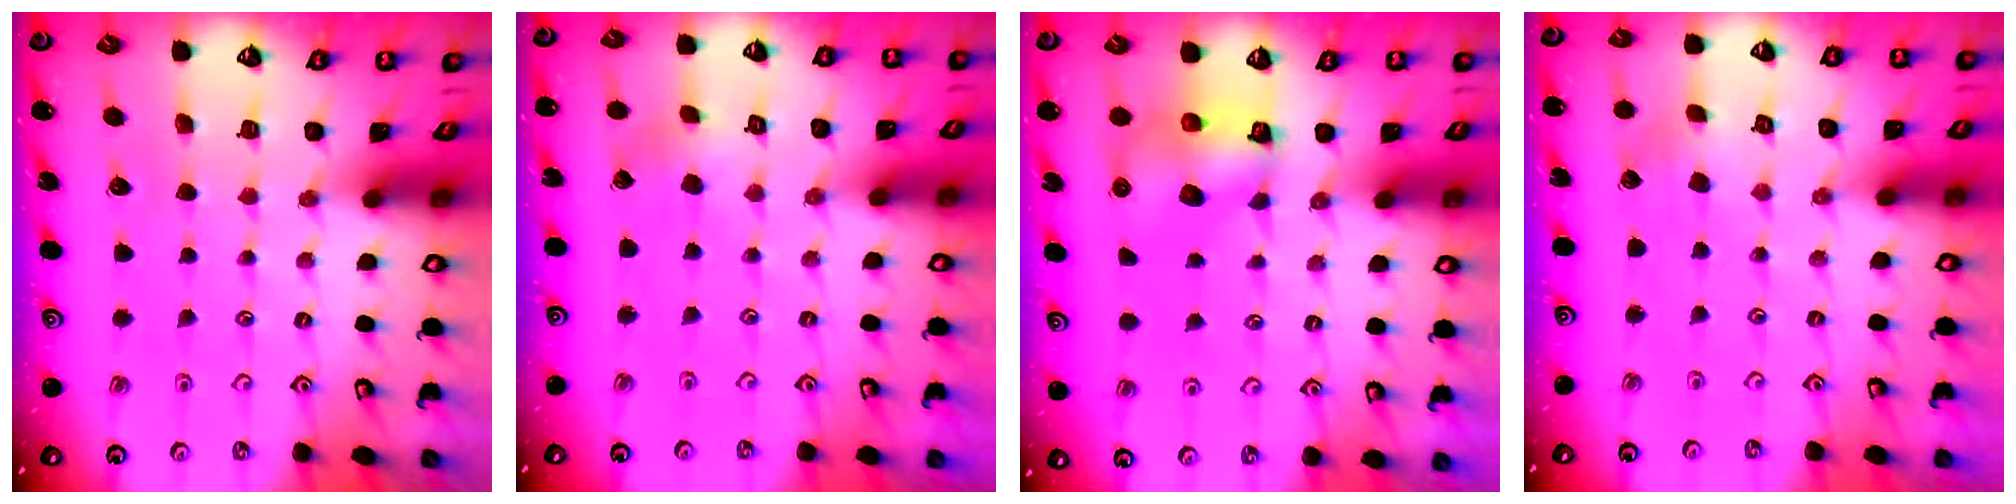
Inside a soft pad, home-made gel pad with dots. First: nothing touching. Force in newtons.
{"total": 2.2, "press": 2.2, "slide": 0.2}
{"total": 8.0, "press": 7.9, "slide": 0.5}
{"total": 1.4, "press": 1.4, "slide": 0.2}